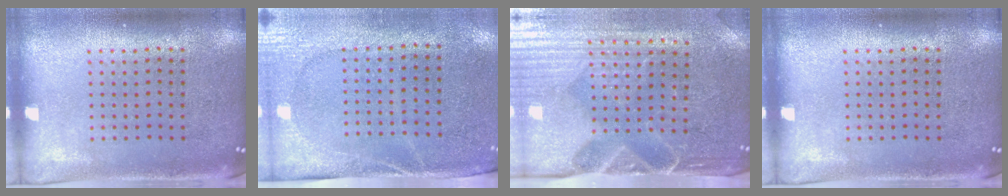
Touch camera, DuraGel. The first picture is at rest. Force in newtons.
{"total": 2.7, "press": 2.3, "slide": 1.4}
{"total": 4.7, "press": 4.1, "slide": 2.3}
{"total": 0.0}